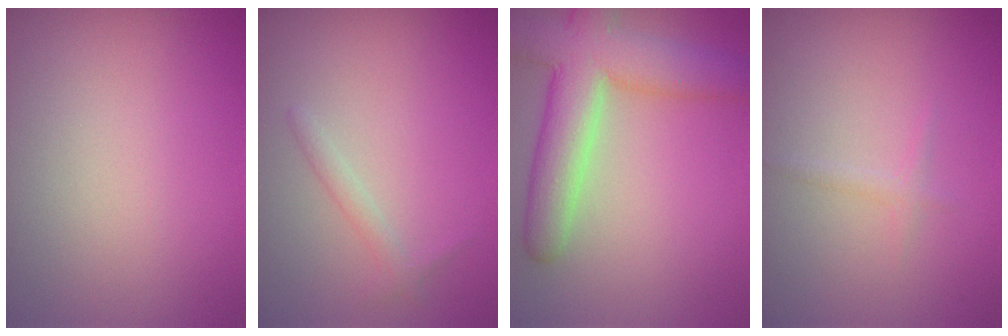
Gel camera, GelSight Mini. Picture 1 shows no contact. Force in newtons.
{"total": 1.1, "press": 1.1, "slide": 0.1}
{"total": 7.7, "press": 7.7, "slide": 0.3}
{"total": 0.8, "press": 0.8, "slide": 0.0}